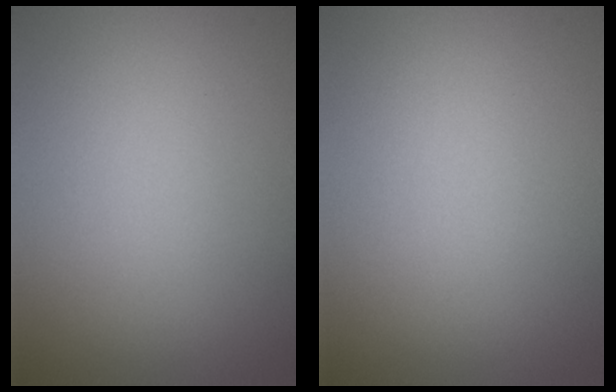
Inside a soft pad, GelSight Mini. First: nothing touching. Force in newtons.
{"total": 0.0}